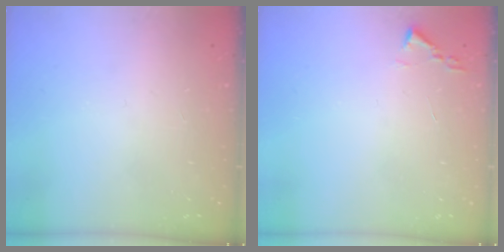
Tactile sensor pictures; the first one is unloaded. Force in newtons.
{"total": 1.9, "press": 1.8, "slide": 0.3}